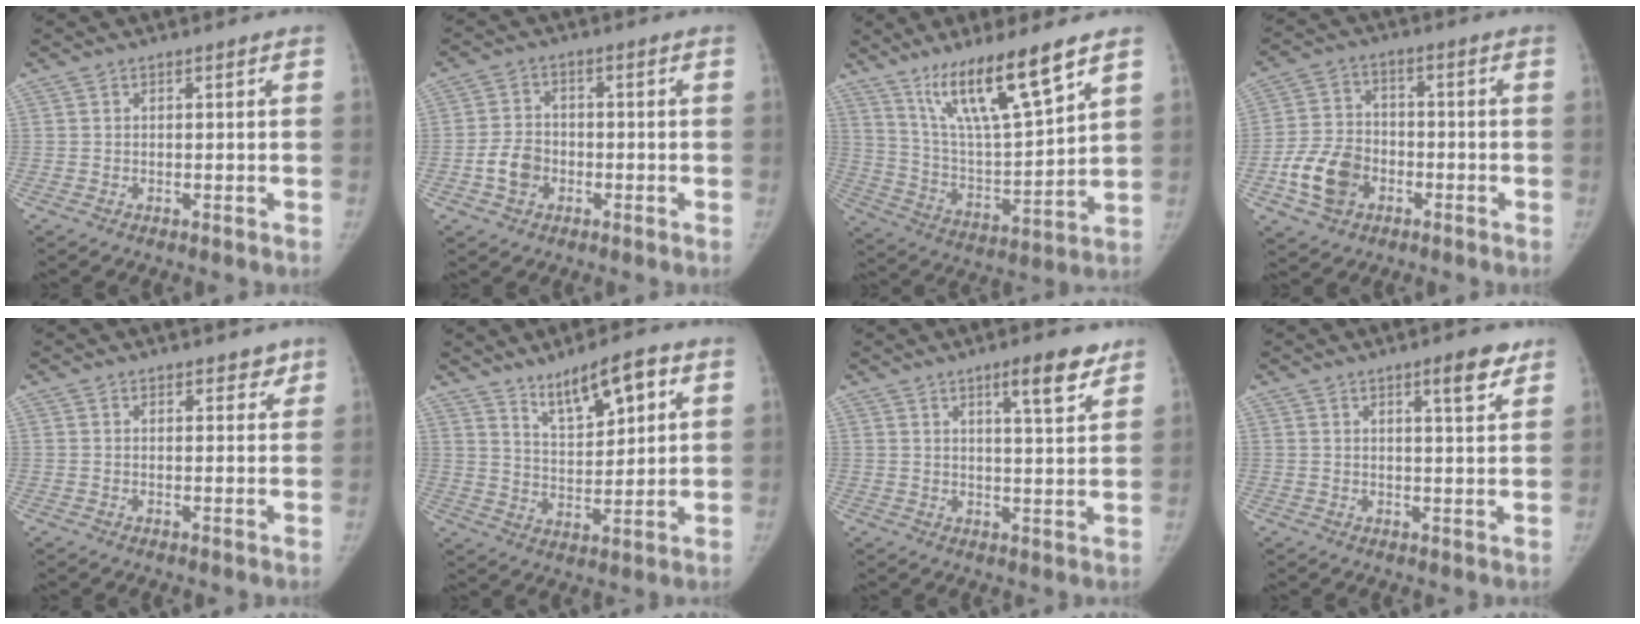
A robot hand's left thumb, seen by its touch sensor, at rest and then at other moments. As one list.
[{"total": 5.6, "force": [-1.9, 4.4, 2.8], "torque": [-0.040, 0.019, -0.037]}, {"total": 17.1, "force": [11.2, 2.7, 12.6], "torque": [-0.211, -0.060, 0.216]}, {"total": 10.6, "force": [-4.0, 7.9, 5.8], "torque": [-0.094, 0.020, -0.075]}, {"total": 2.5, "force": [1.9, 1.4, 0.9], "torque": [0.015, -0.009, 0.019]}, {"total": 10.2, "force": [5.8, 3.4, 7.7], "torque": [-0.110, -0.028, 0.106]}, {"total": 7.6, "force": [4.9, 1.5, 5.6], "torque": [-0.072, -0.030, 0.072]}, {"total": 5.6, "force": [3.6, 1.1, 4.2], "torque": [-0.049, -0.022, 0.049]}]